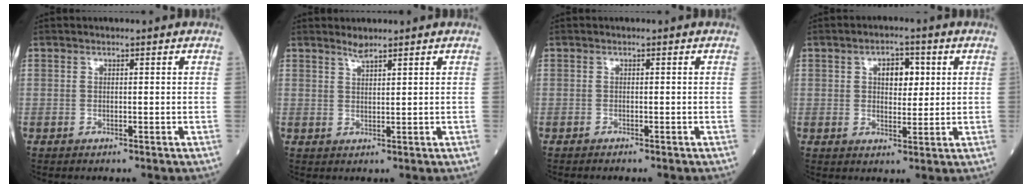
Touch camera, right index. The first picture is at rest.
{"total": 1.7, "force": [1.5, 0.0, 0.6], "torque": [-0.013, -0.002, 0.032]}
{"total": 0.6, "force": [-0.5, 0.0, 0.2], "torque": [-0.007, -0.001, -0.010]}
{"total": 4.8, "force": [1.4, 2.6, 3.7], "torque": [-0.054, 0.010, 0.022]}